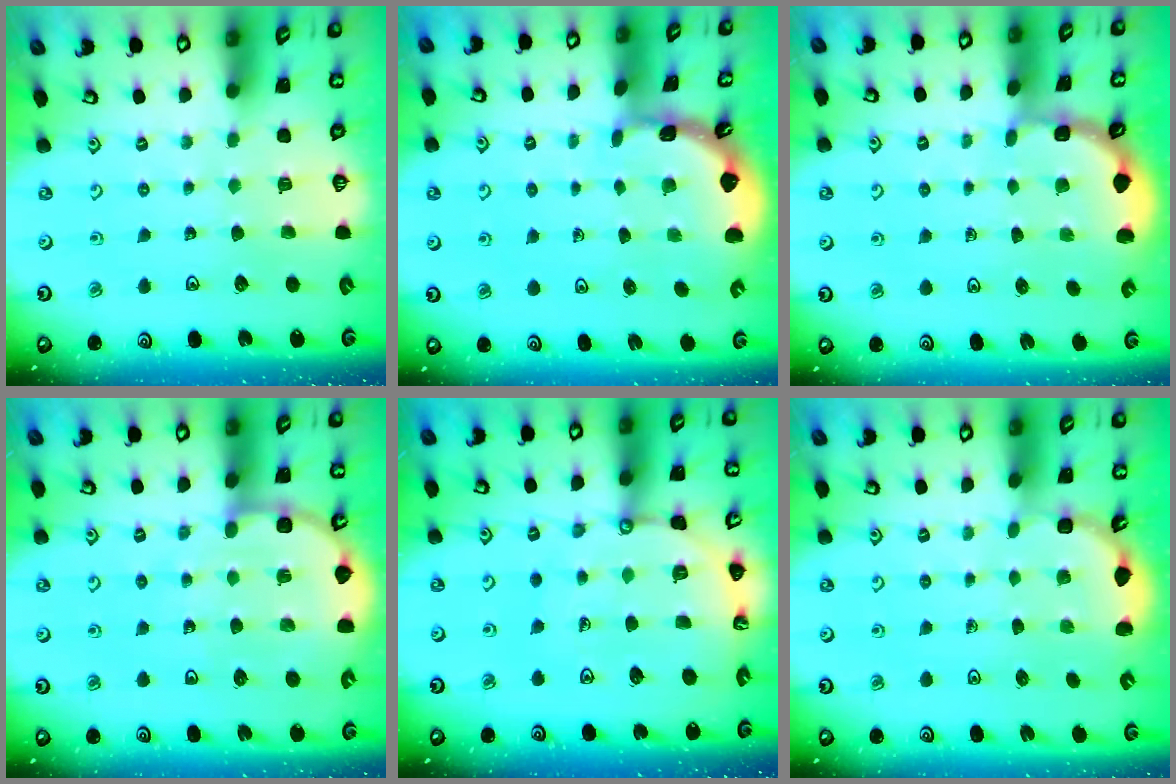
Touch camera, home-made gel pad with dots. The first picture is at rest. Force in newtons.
{"total": 1.7, "press": 1.7, "slide": 0.2}
{"total": 1.9, "press": 1.9, "slide": 0.1}
{"total": 8.0, "press": 7.4, "slide": 2.9}
{"total": 12.6, "press": 12.4, "slide": 1.8}
{"total": 2.8, "press": 1.8, "slide": 2.1}